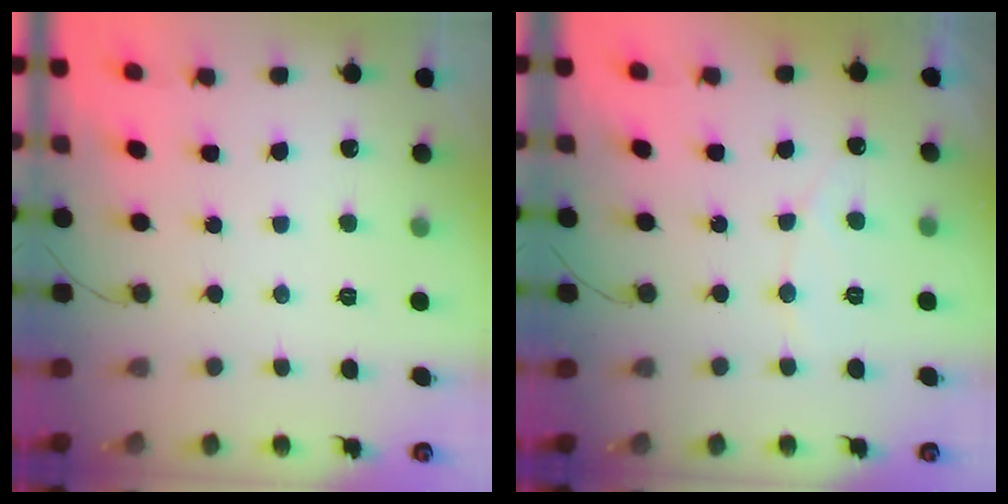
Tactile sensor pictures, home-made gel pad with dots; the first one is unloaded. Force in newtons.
{"total": 4.1, "press": 4.1, "slide": 0.3}